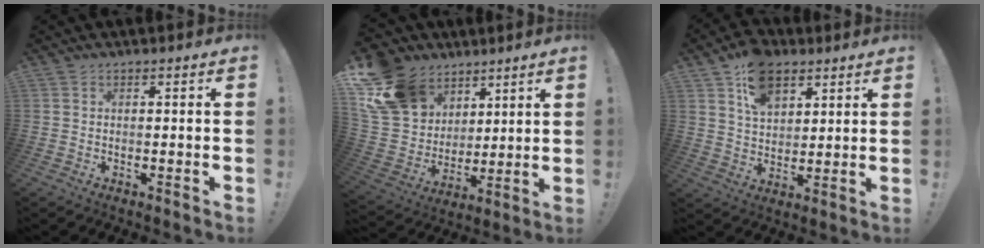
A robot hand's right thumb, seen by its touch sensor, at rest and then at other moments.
{"total": 18.3, "force": [9.8, 13.7, 7.1], "torque": [-0.136, -0.054, 0.208]}
{"total": 12.2, "force": [7.0, 7.7, 6.3], "torque": [-0.102, -0.028, 0.132]}